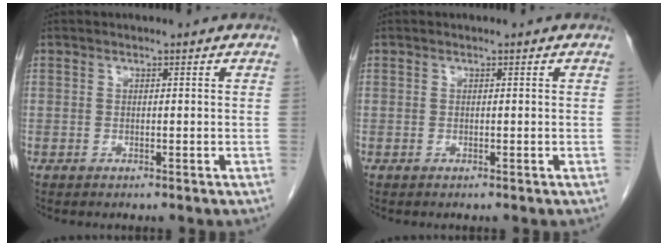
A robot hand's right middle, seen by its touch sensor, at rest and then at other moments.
{"total": 0.0}